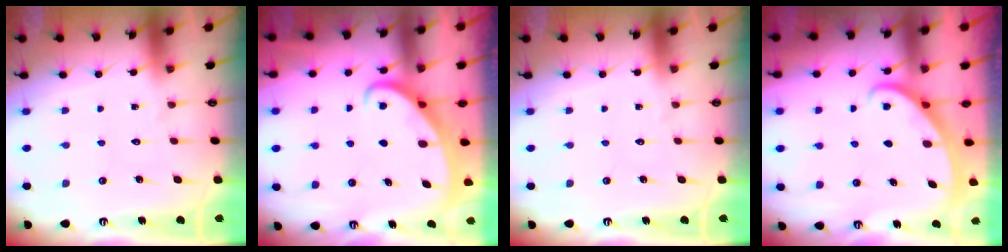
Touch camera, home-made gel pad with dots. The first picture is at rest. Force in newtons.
{"total": 2.5, "press": 2.5, "slide": 0.3}
{"total": 0.0}
{"total": 2.5, "press": 2.5, "slide": 0.2}